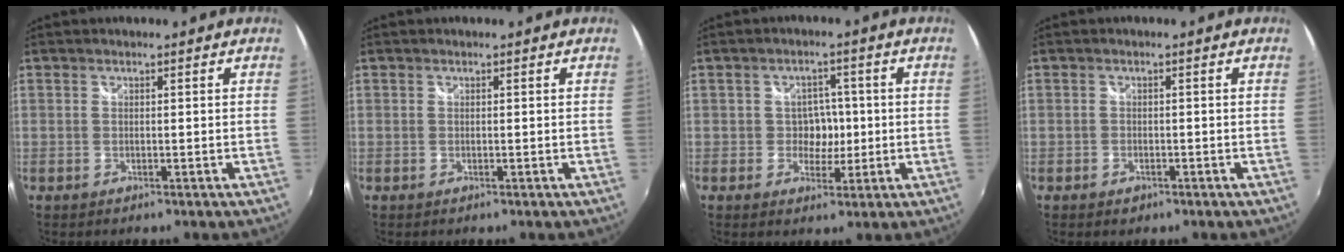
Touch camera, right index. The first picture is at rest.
{"total": 0.0}
{"total": 4.3, "force": [-0.4, 3.9, 1.8], "torque": [-0.028, 0.008, -0.004]}
{"total": 2.3, "force": [-1.4, 1.7, 0.5], "torque": [-0.015, -0.001, -0.021]}